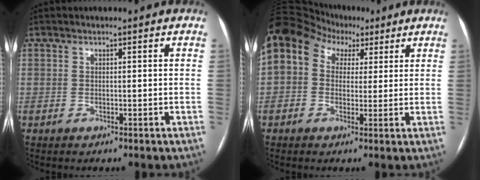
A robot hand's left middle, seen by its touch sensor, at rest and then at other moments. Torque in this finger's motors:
{"motor_torque": [1.23, -0.91, 1.06, 0.21]}